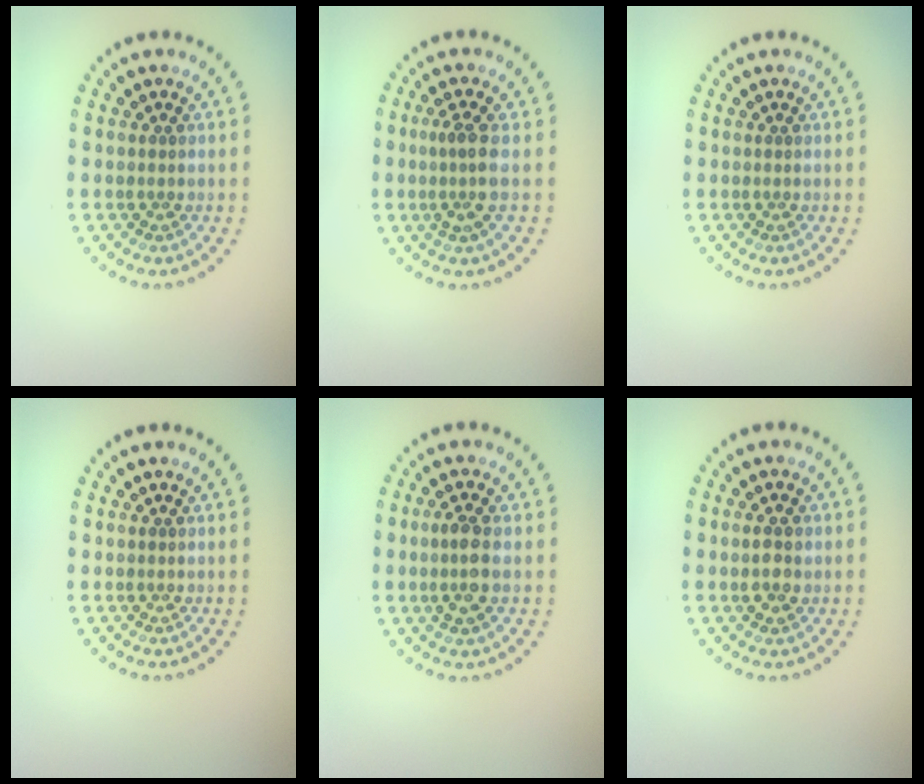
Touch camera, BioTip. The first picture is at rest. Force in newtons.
{"total": 2.5, "press": 1.9, "slide": 1.7}
{"total": 0.0}
{"total": 0.0}
{"total": 2.2, "press": 2.1, "slide": 0.7}
{"total": 1.7, "press": 1.7, "slide": 0.2}